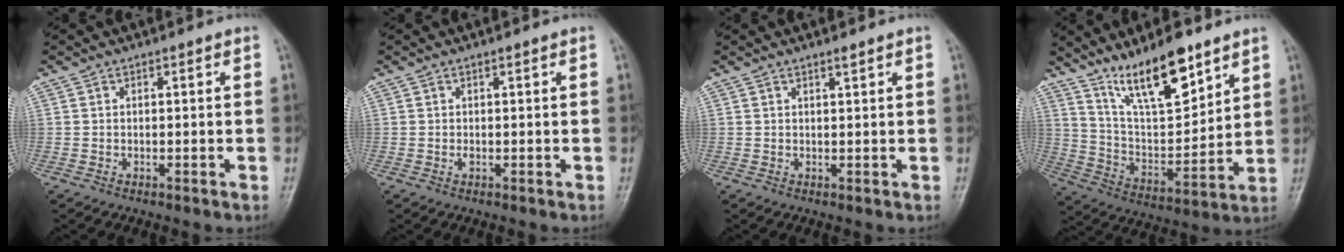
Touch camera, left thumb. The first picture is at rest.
{"total": 0.7, "force": [0.1, 0.3, 0.6], "torque": [-0.008, 0.001, 0.004]}
{"total": 1.0, "force": [0.8, 0.1, 0.6], "torque": [-0.008, -0.006, 0.014]}
{"total": 15.2, "force": [10.8, 4.7, 9.7], "torque": [-0.139, -0.066, 0.206]}